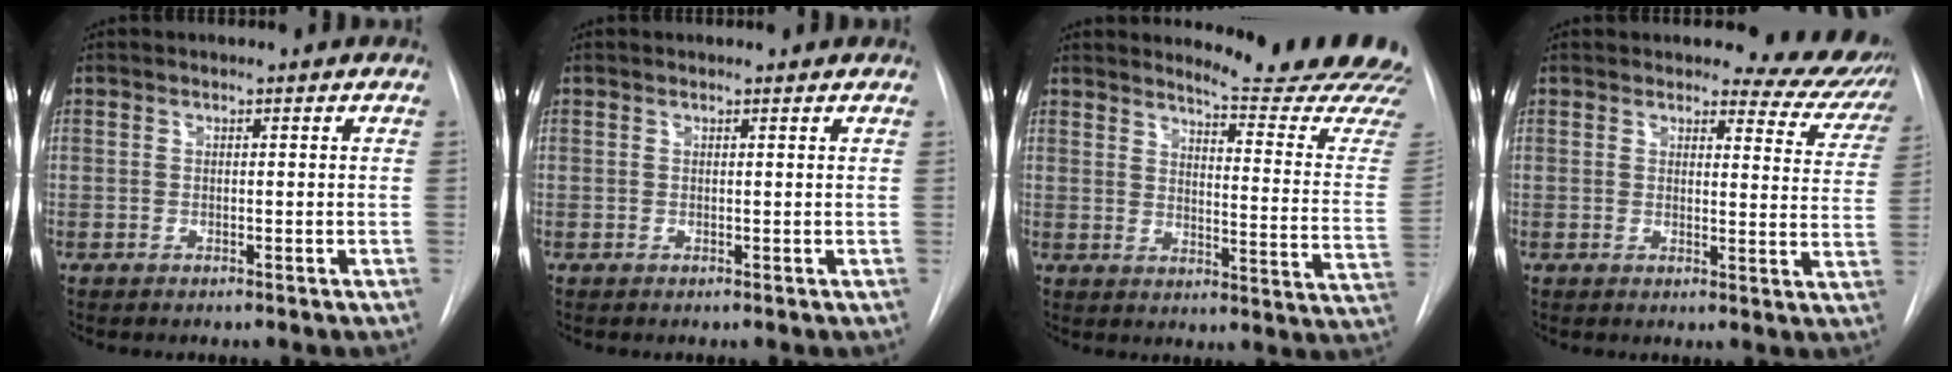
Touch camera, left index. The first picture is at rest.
{"total": 1.2, "force": [1.2, 0.3, 0.2], "torque": [-0.011, 0.008, 0.014]}
{"total": 19.5, "force": [18.9, -0.6, 4.9], "torque": [-0.065, -0.159, 0.209]}
{"total": 9.7, "force": [9.2, 2.9, 1.1], "torque": [0.018, -0.042, 0.078]}